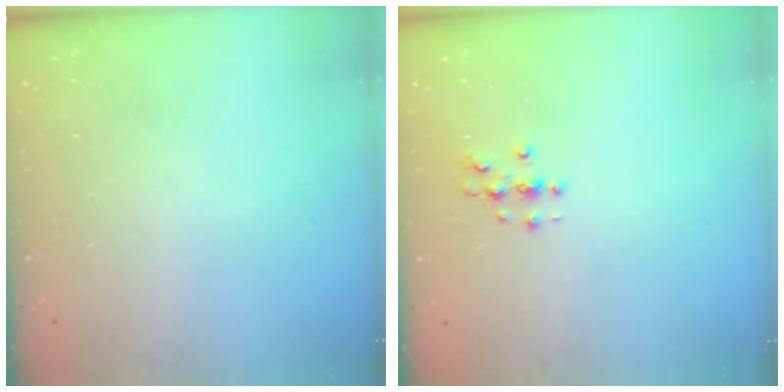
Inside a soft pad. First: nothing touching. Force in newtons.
{"total": 2.9, "press": 2.9, "slide": 0.3}